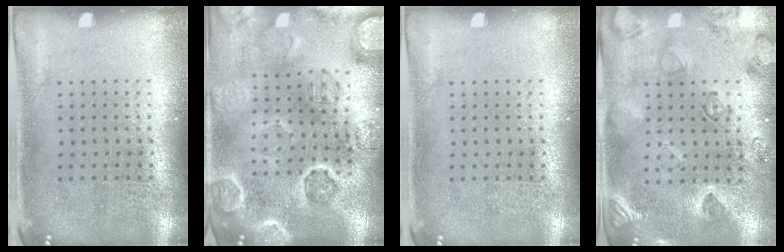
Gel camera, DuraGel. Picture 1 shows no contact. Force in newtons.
{"total": 3.1, "press": 3.1, "slide": 0.5}
{"total": 0.0}
{"total": 2.3, "press": 2.0, "slide": 1.1}